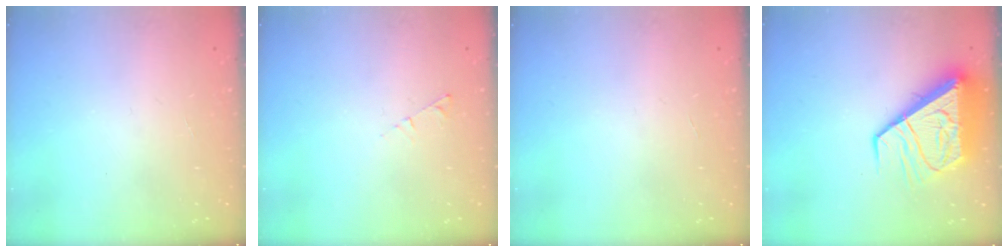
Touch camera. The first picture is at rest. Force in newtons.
{"total": 2.9, "press": 2.9, "slide": 0.4}
{"total": 0.0}
{"total": 12.1, "press": 12.0, "slide": 1.2}